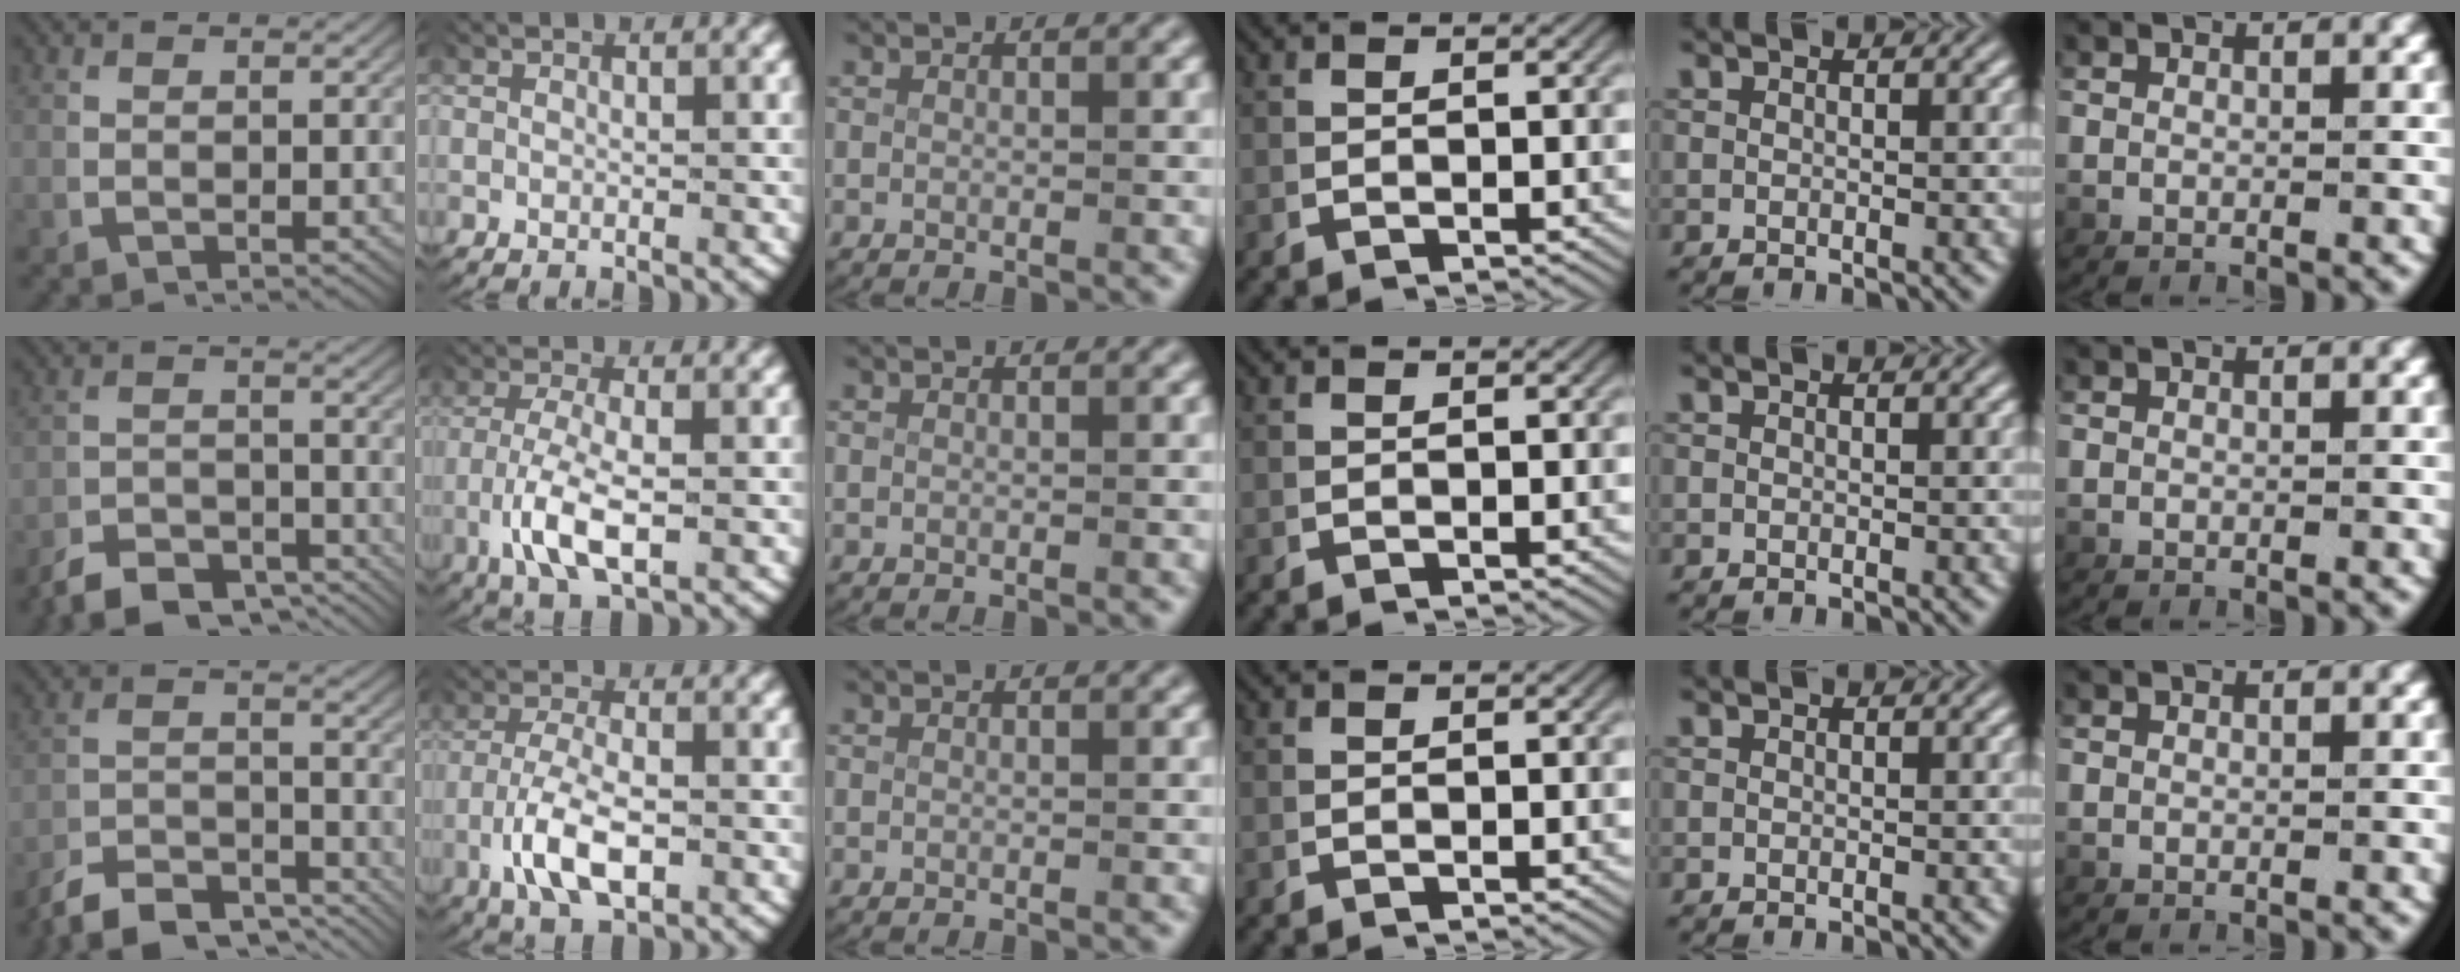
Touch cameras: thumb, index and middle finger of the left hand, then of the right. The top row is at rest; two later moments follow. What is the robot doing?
{"motion": "grasp_and_lifting", "object": "card"}